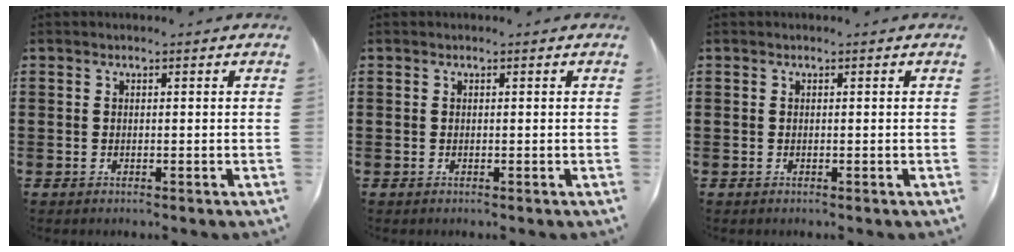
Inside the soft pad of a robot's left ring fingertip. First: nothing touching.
{"total": 0.0}
{"total": 0.0}